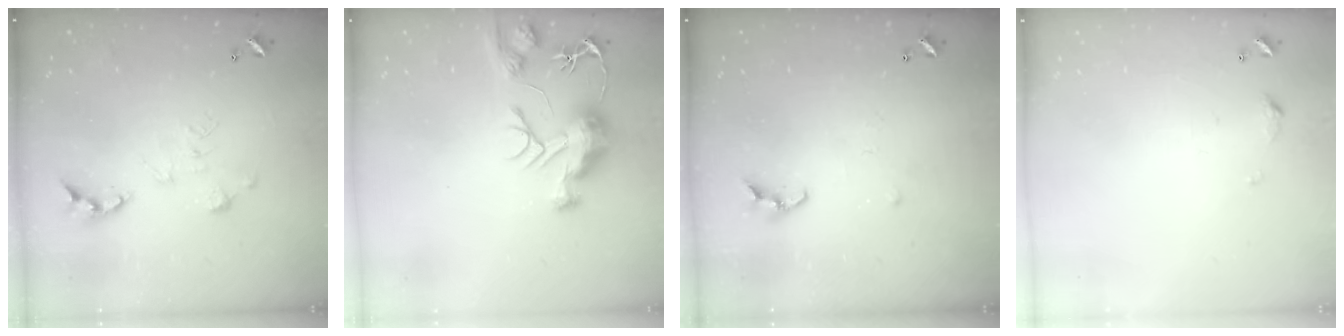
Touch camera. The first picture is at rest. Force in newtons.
{"total": 12.3, "press": 12.3, "slide": 1.1}
{"total": 6.8, "press": 6.7, "slide": 0.5}
{"total": 5.0, "press": 4.9, "slide": 0.8}